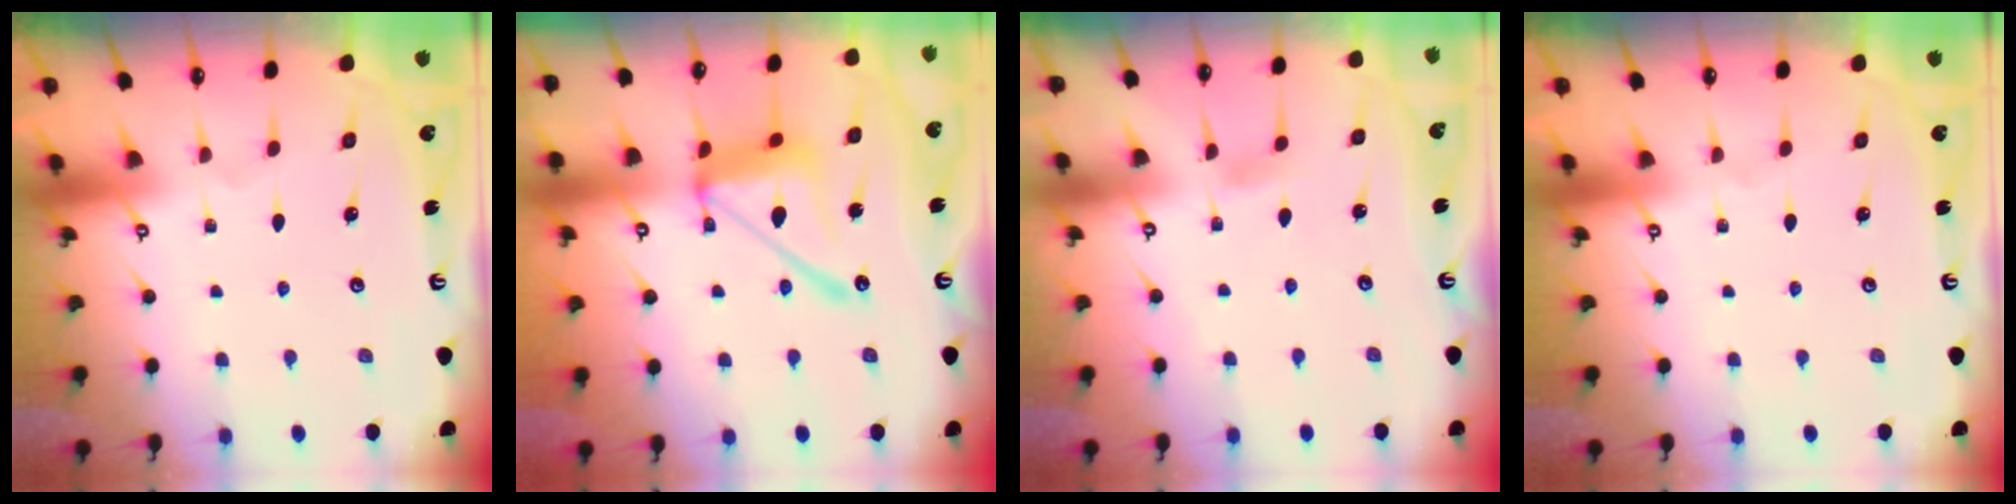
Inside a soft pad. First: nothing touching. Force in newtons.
{"total": 16.4, "press": 16.3, "slide": 1.4}
{"total": 2.9, "press": 2.8, "slide": 0.4}
{"total": 0.0}